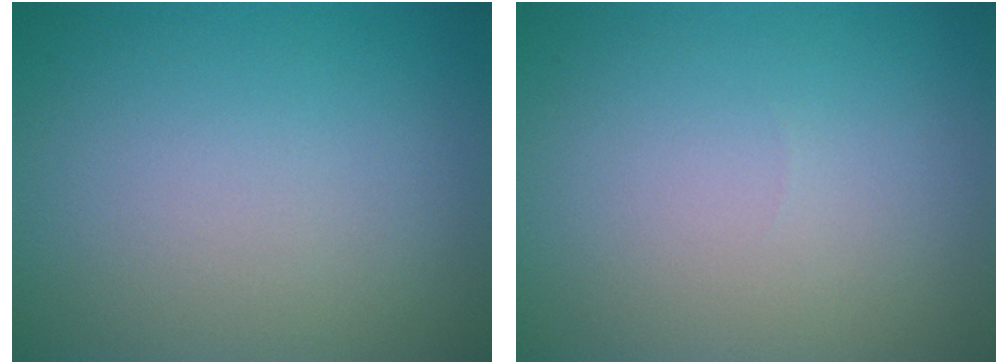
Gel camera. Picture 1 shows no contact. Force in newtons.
{"total": 0.0}